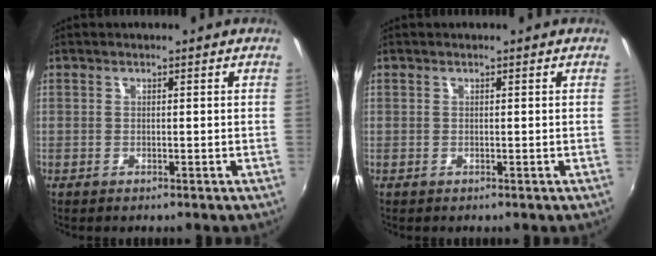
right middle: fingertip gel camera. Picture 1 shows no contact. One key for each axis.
{"total": 0.0}